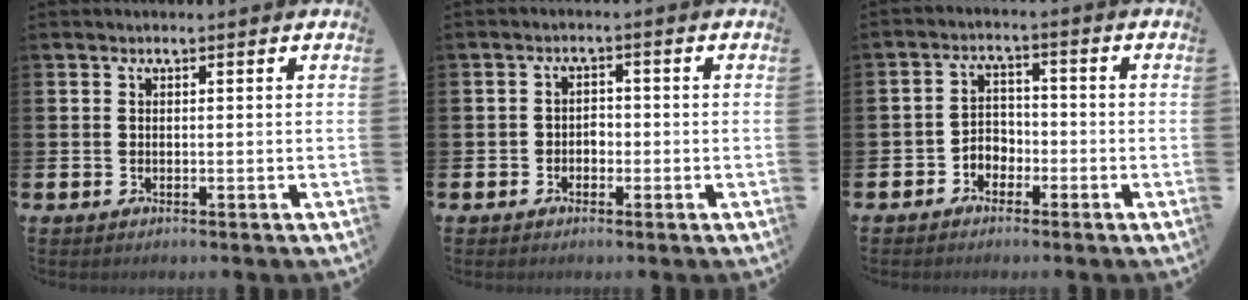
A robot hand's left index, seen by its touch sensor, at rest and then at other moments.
{"total": 1.8, "force": [-1.1, 1.4, 0.5], "torque": [-0.008, 0.004, -0.027]}
{"total": 2.9, "force": [-2.0, 2.0, 0.5], "torque": [-0.019, 0.006, -0.047]}